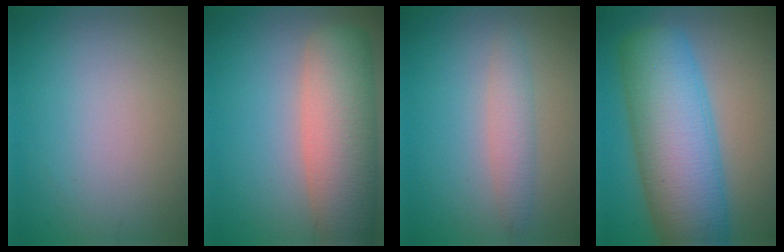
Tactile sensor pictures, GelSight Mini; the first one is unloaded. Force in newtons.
{"total": 8.1, "press": 8.1, "slide": 0.5}
{"total": 2.2, "press": 2.2, "slide": 0.0}
{"total": 11.5, "press": 11.5, "slide": 0.3}